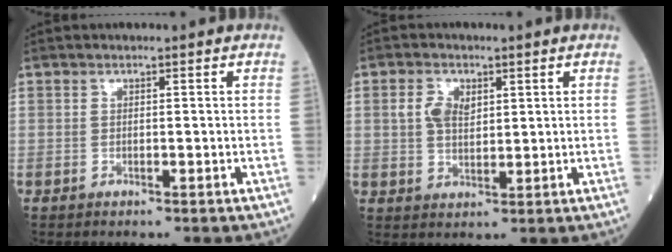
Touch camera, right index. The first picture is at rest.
{"total": 3.9, "force": [1.3, 2.4, 2.8], "torque": [-0.060, 0.008, 0.030]}